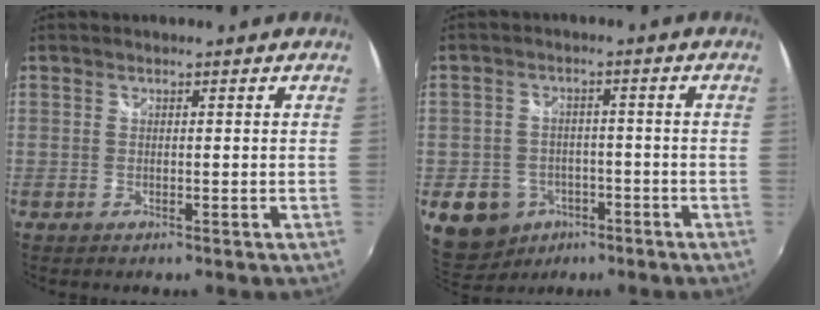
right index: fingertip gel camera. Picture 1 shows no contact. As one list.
[{"total": 9.2, "force": [-4.6, 7.4, 2.9], "torque": [-0.086, 0.010, -0.056]}]